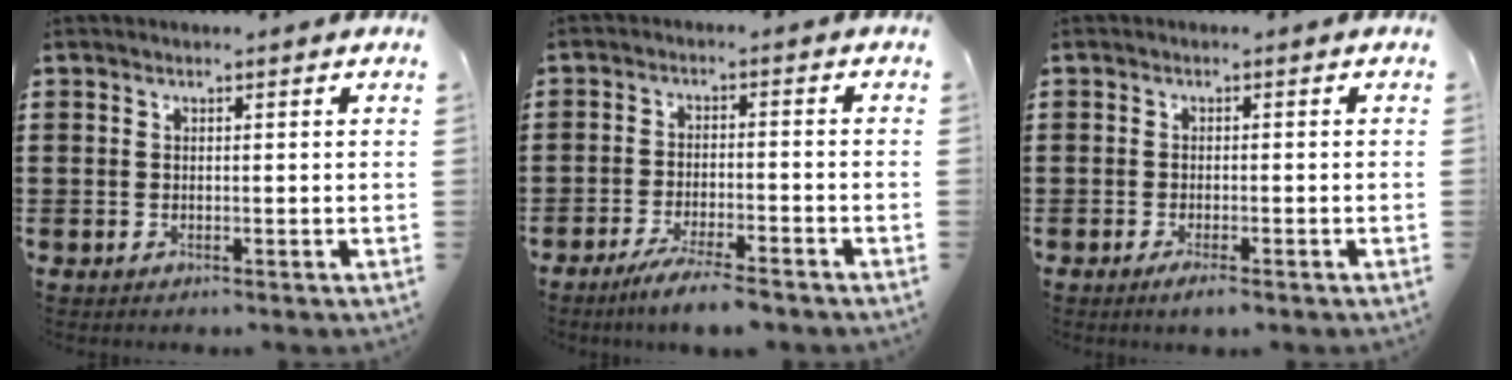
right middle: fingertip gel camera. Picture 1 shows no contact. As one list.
[{"total": 4.9, "force": [-4.3, 0.0, 2.4], "torque": [-0.052, -0.009, -0.082]}, {"total": 1.7, "force": [-1.2, 0.2, 1.2], "torque": [-0.021, -0.001, -0.021]}]